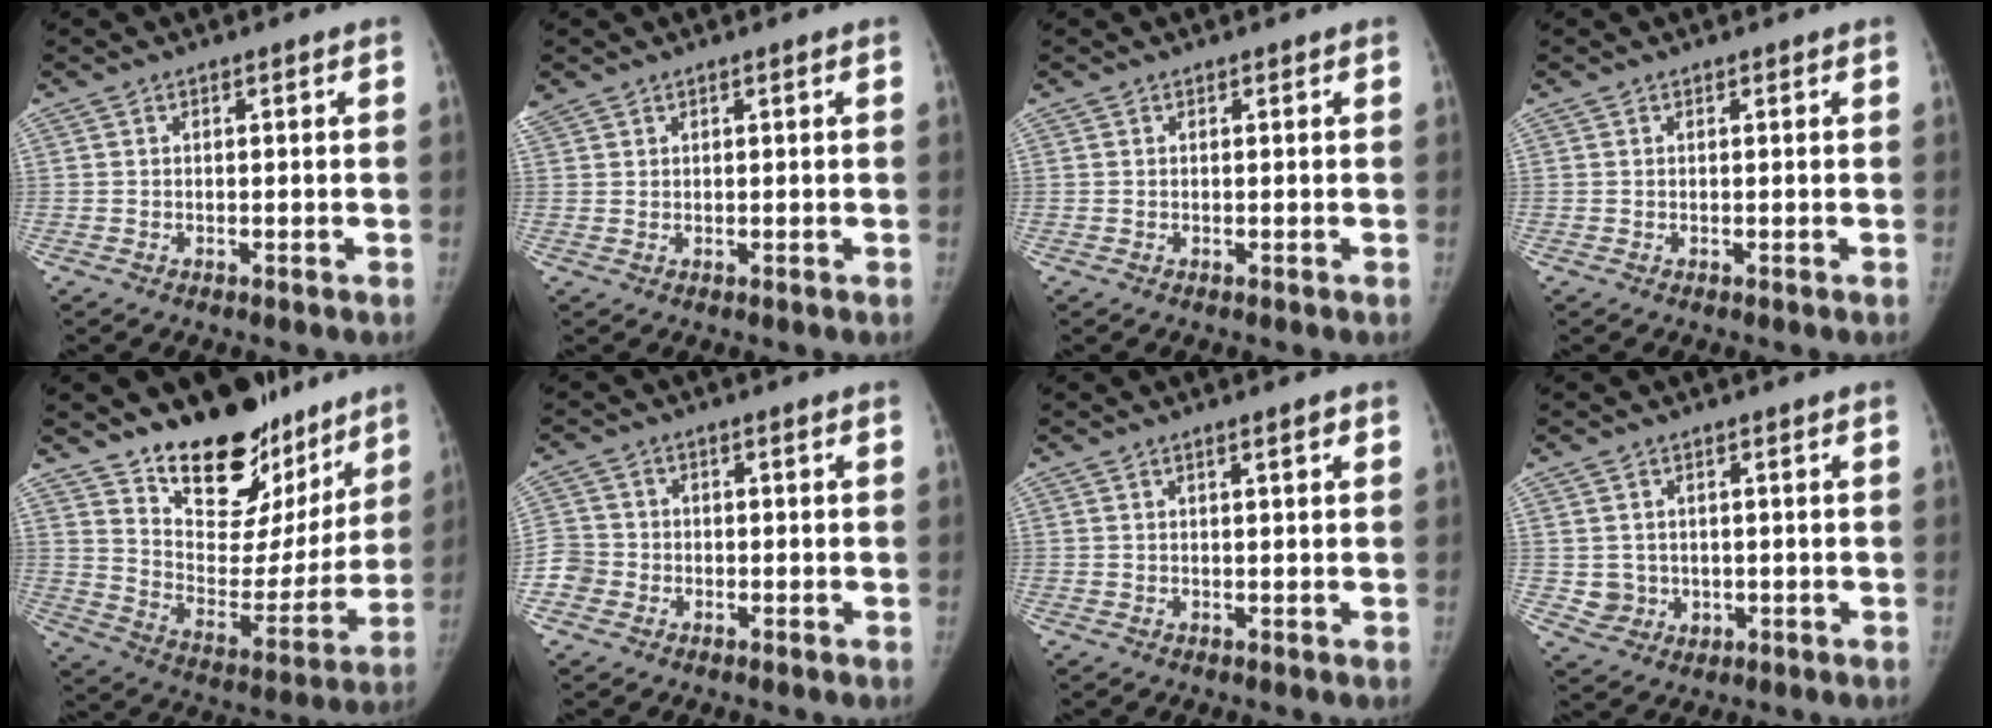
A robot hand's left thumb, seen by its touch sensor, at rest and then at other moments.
{"total": 2.1, "force": [1.5, 1.5, 0.4], "torque": [-0.006, 0.013, 0.034]}
{"total": 0.0}
{"total": 0.0}
{"total": 23.7, "force": [18.0, 11.8, 10.0], "torque": [-0.098, -0.114, 0.275]}
{"total": 4.2, "force": [-1.6, 3.8, 0.5], "torque": [0.009, 0.014, -0.038]}
{"total": 1.5, "force": [0.8, 0.1, 1.3], "torque": [-0.019, -0.001, 0.011]}
{"total": 4.2, "force": [0.4, 4.0, 1.2], "torque": [-0.004, -0.003, 0.017]}